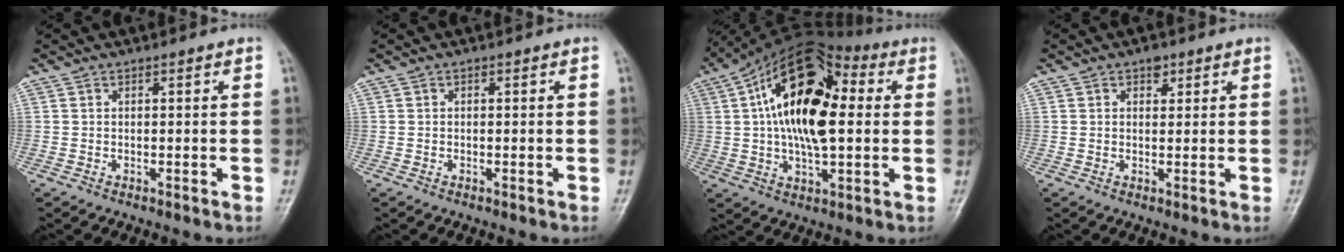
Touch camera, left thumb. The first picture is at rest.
{"total": 0.0}
{"total": 20.1, "force": [3.0, 9.9, 17.2], "torque": [-0.280, 0.022, 0.040]}
{"total": 2.1, "force": [1.2, 1.4, 1.0], "torque": [-0.001, -0.003, 0.015]}